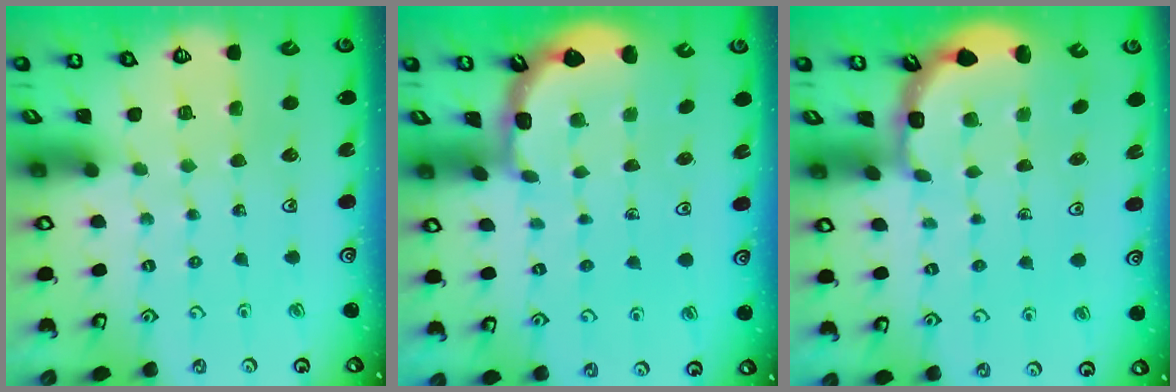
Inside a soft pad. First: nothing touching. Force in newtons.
{"total": 2.0, "press": 2.0, "slide": 0.2}
{"total": 2.1, "press": 1.9, "slide": 0.9}